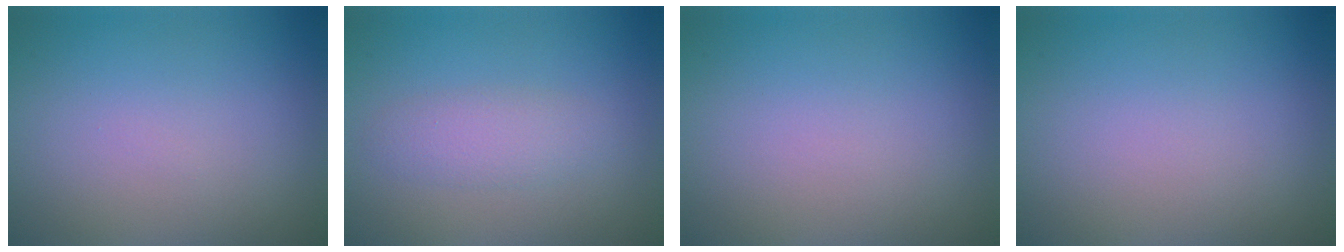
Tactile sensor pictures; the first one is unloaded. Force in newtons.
{"total": 2.3, "press": 2.3, "slide": 0.0}
{"total": 0.0}
{"total": 0.0}